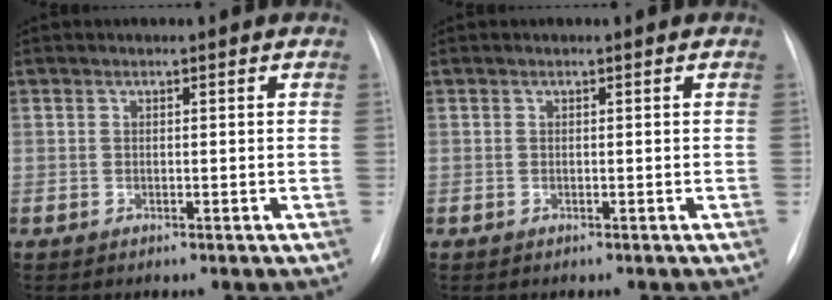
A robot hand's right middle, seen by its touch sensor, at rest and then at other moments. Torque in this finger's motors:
{"motor_torque": [-0.01, -0.01, 0.00, 0.00]}